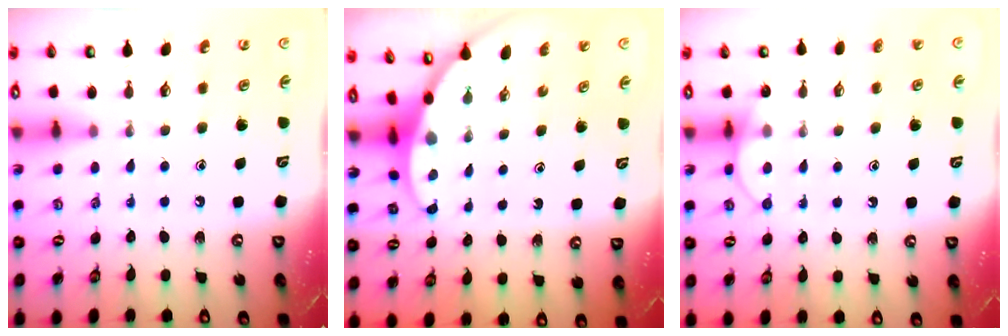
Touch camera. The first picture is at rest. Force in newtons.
{"total": 3.5, "press": 3.5, "slide": 0.1}
{"total": 6.5, "press": 6.4, "slide": 0.6}